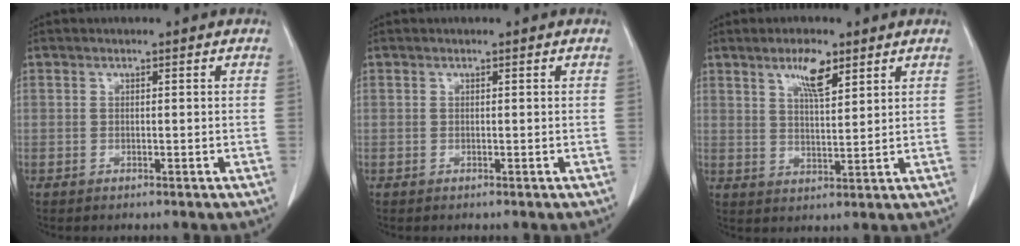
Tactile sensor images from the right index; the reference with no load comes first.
{"total": 0.0}
{"total": 5.7, "force": [3.5, 1.3, 4.3], "torque": [-0.081, 0.000, 0.060]}